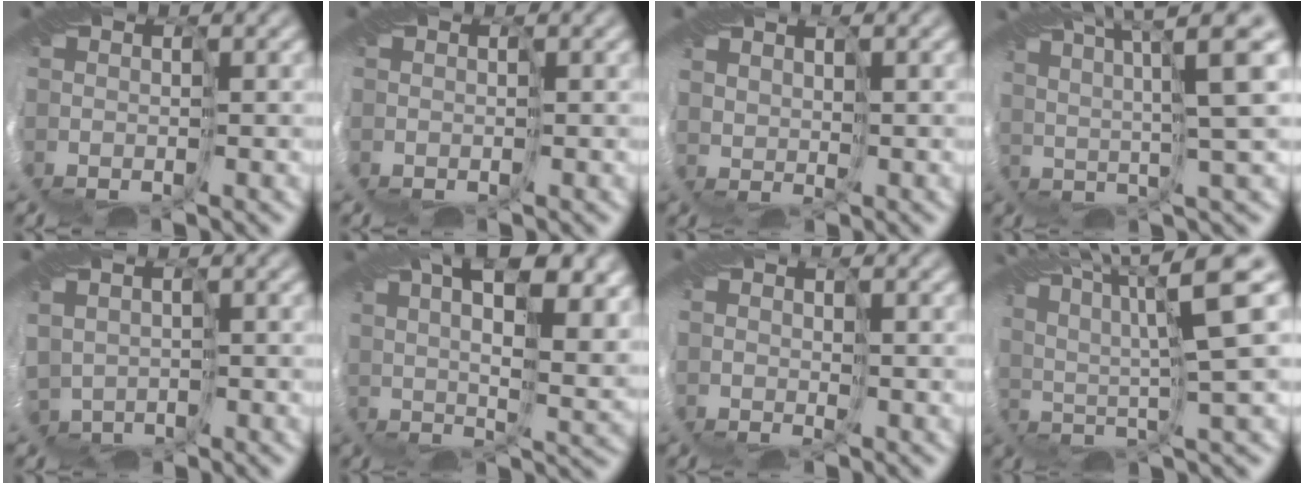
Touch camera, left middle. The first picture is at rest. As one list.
[{"total": 0.0}, {"total": 2.8, "force": [2.2, -0.7, -1.7], "torque": [0.013, 0.008, 0.046]}, {"total": 7.1, "force": [3.8, 0.2, 6.0], "torque": [-0.087, 0.031, 0.070]}, {"total": 2.1, "force": [0.8, 1.8, 0.8], "torque": [-0.031, 0.000, 0.016]}, {"total": 12.8, "force": [7.2, 4.6, 9.6], "torque": [-0.133, 0.028, 0.099]}, {"total": 2.2, "force": [1.5, -0.8, -1.5], "torque": [0.017, 0.005, 0.031]}, {"total": 8.4, "force": [4.9, 0.6, 6.8], "torque": [-0.127, 0.030, 0.087]}]